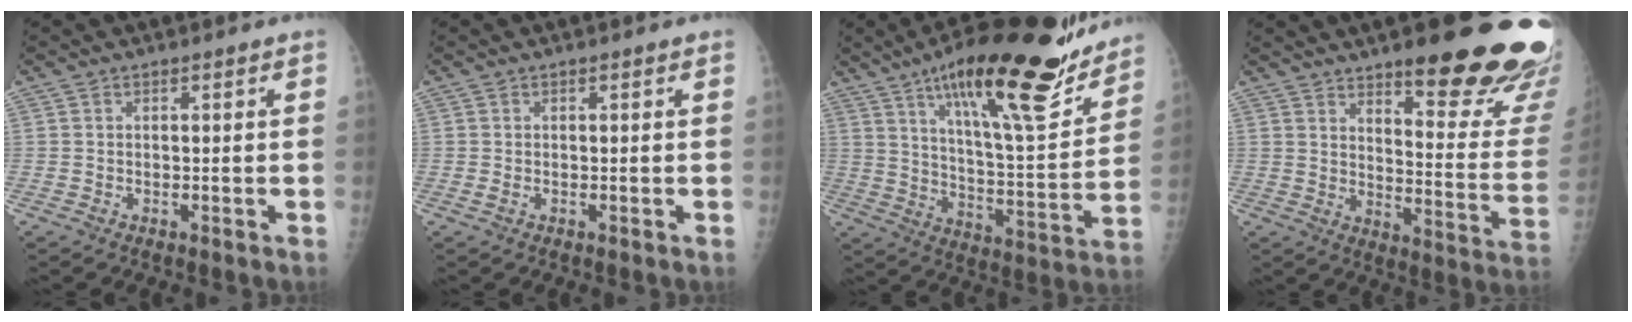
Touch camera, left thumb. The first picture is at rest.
{"total": 0.9, "force": [0.0, 0.5, 0.8], "torque": [-0.017, 0.006, 0.002]}
{"total": 25.4, "force": [17.0, 6.0, 17.9], "torque": [-0.248, -0.071, 0.270]}
{"total": 24.1, "force": [15.8, 5.7, 17.2], "torque": [-0.186, -0.097, 0.212]}